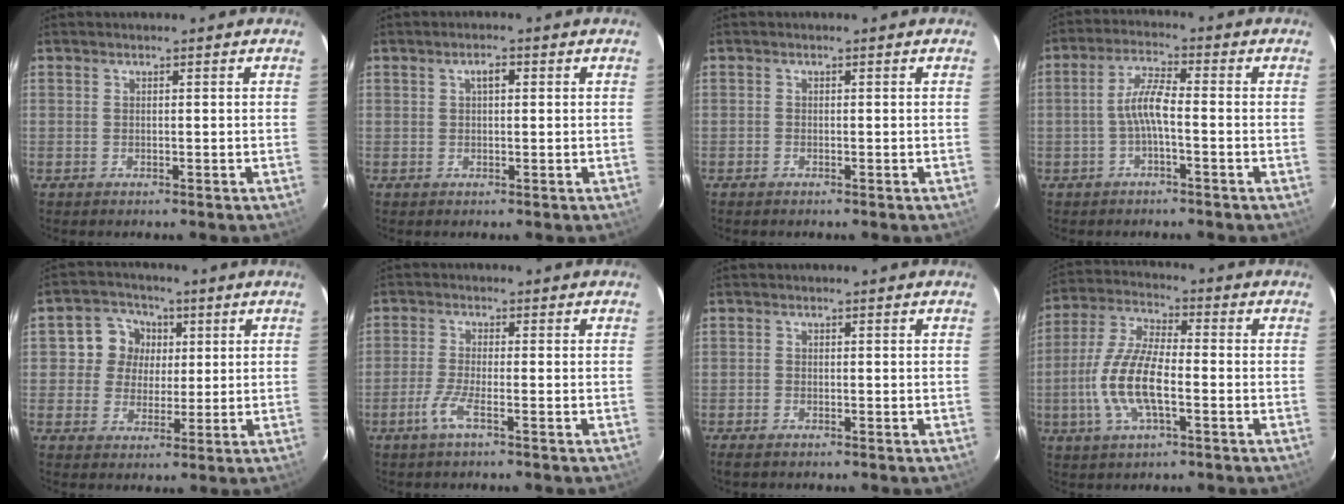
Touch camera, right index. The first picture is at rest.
{"total": 1.8, "force": [0.5, 0.9, 1.5], "torque": [-0.026, 0.009, 0.008]}
{"total": 0.5, "force": [-0.4, 0.3, 0.0], "torque": [-0.002, 0.000, -0.011]}
{"total": 4.9, "force": [-1.5, 0.8, 4.7], "torque": [-0.100, 0.012, -0.028]}
{"total": 7.3, "force": [1.3, 7.0, 1.8], "torque": [-0.037, 0.023, 0.019]}
{"total": 4.0, "force": [-2.3, 0.0, 3.2], "torque": [-0.080, -0.007, -0.048]}
{"total": 1.4, "force": [-1.1, 0.6, 0.6], "torque": [-0.018, -0.004, -0.025]}
{"total": 12.2, "force": [-3.3, 4.1, 11.0], "torque": [-0.237, 0.000, -0.068]}